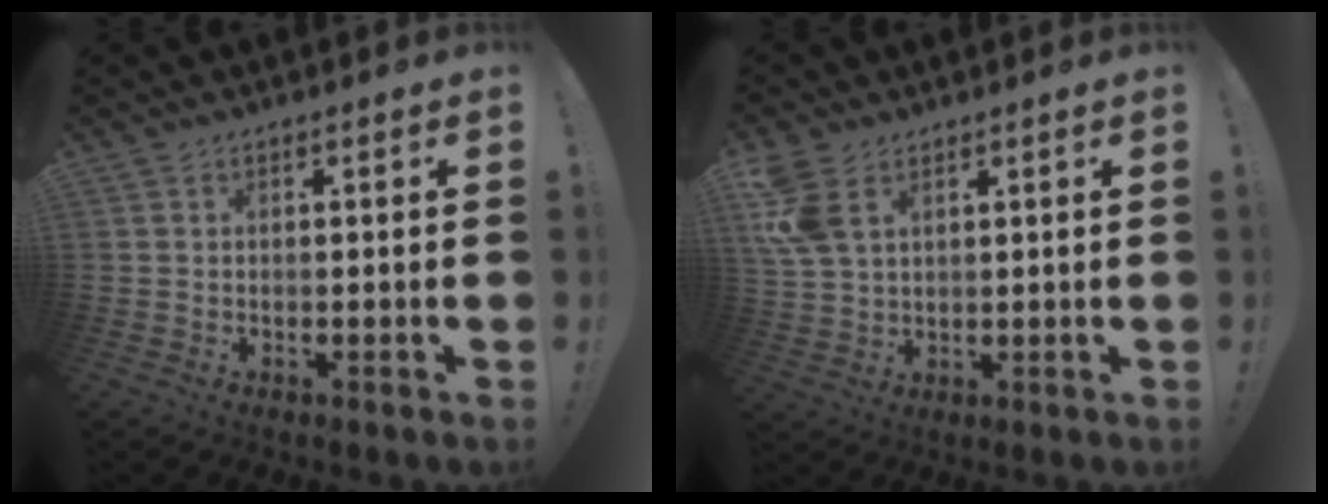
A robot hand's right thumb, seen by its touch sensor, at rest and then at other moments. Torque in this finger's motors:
{"motor_torque": [0.47, 0.53, 0.76, 0.11, 0.32]}